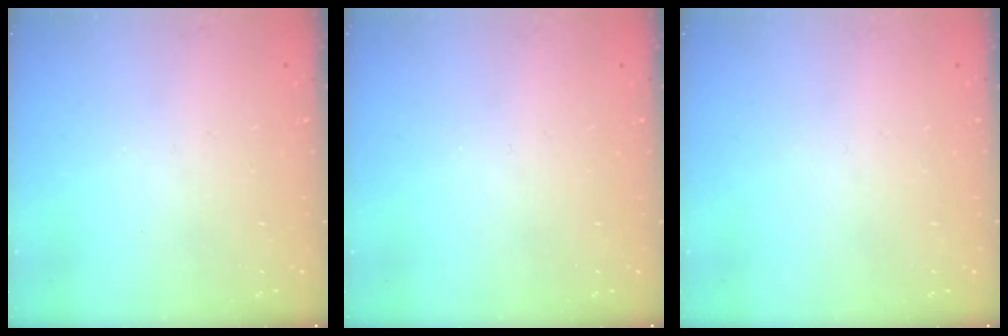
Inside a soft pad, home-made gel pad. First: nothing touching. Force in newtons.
{"total": 0.0}
{"total": 0.0}